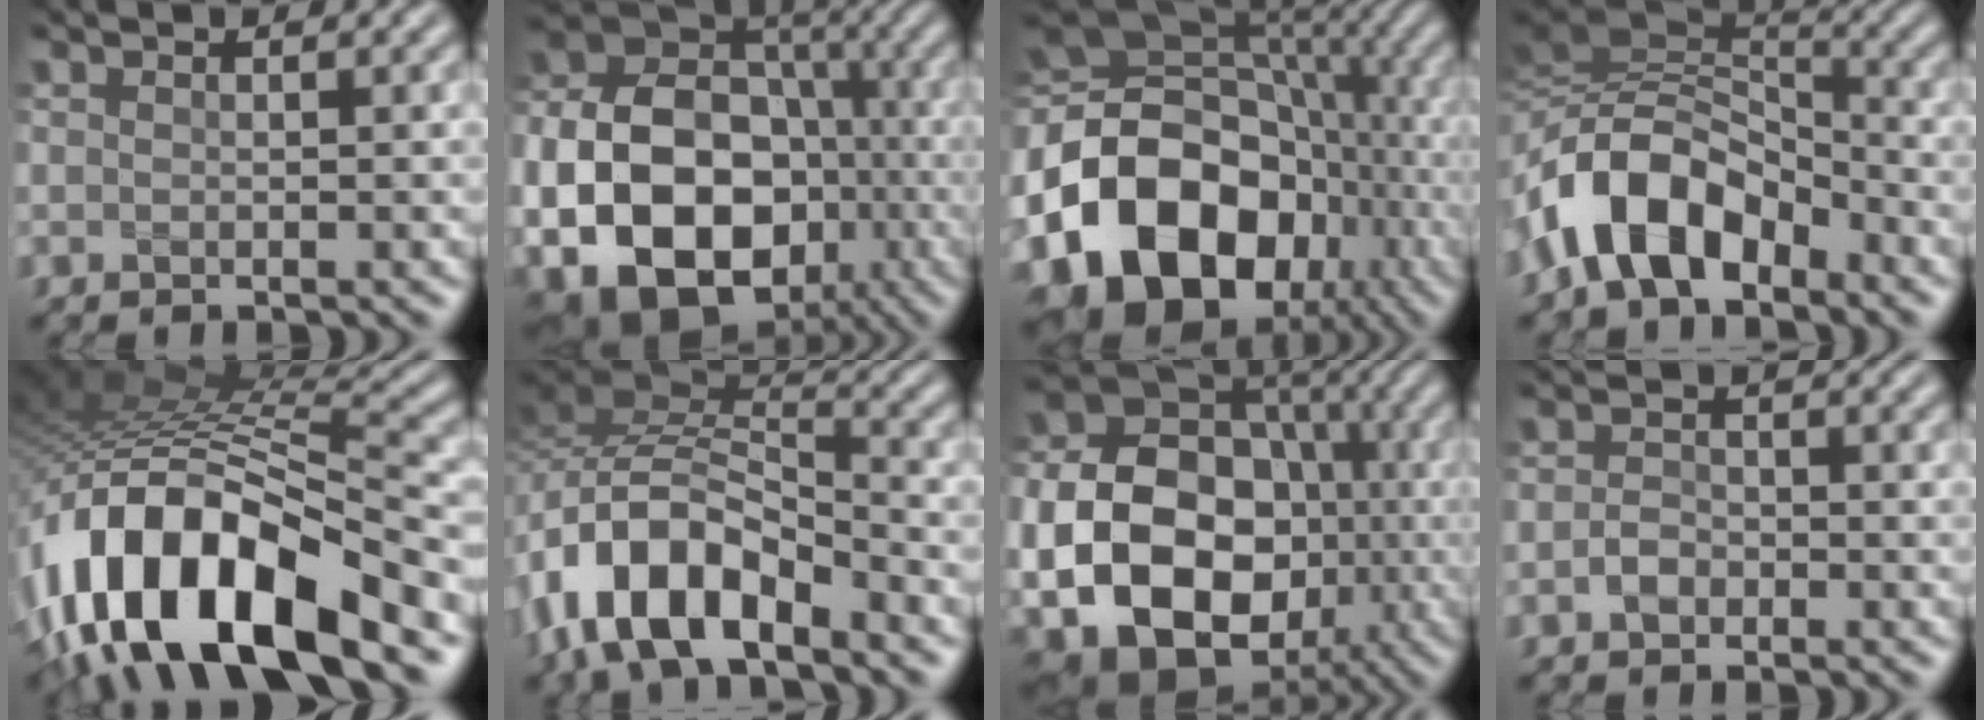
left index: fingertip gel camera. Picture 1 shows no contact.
{"total": 17.6, "force": [-4.8, 13.5, 10.1], "torque": [-0.199, -0.031, -0.090]}
{"total": 18.3, "force": [-5.9, 13.8, 10.5], "torque": [-0.205, -0.013, -0.099]}
{"total": 8.8, "force": [-3.7, 4.9, 6.3], "torque": [-0.114, 0.023, -0.079]}
{"total": 16.2, "force": [-7.1, 7.2, 12.7], "torque": [-0.240, 0.013, -0.133]}
{"total": 9.4, "force": [-5.4, 4.4, 6.4], "torque": [-0.115, 0.011, -0.114]}
{"total": 19.2, "force": [-3.8, 15.3, 10.8], "torque": [-0.198, -0.026, -0.084]}
{"total": 1.3, "force": [-0.6, 0.9, 0.6], "torque": [-0.012, 0.008, -0.015]}